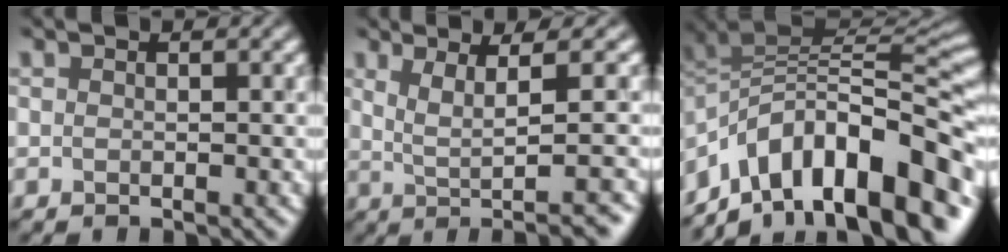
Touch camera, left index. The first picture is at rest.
{"total": 5.0, "force": [0.4, 0.7, 4.9], "torque": [-0.080, 0.006, 0.028]}
{"total": 13.7, "force": [-7.4, 6.6, 9.4], "torque": [-0.162, 0.026, -0.121]}